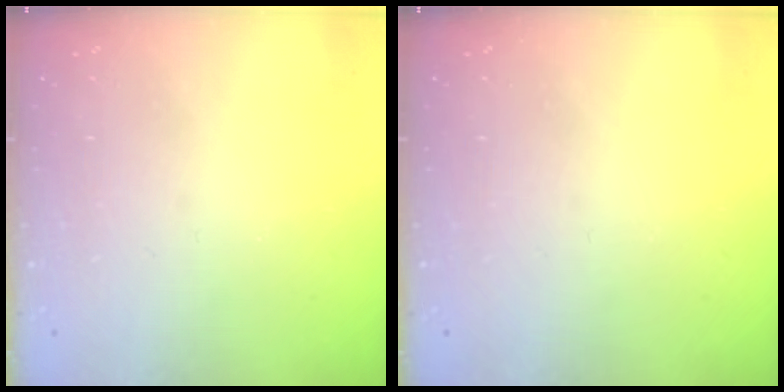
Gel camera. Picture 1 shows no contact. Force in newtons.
{"total": 0.0}